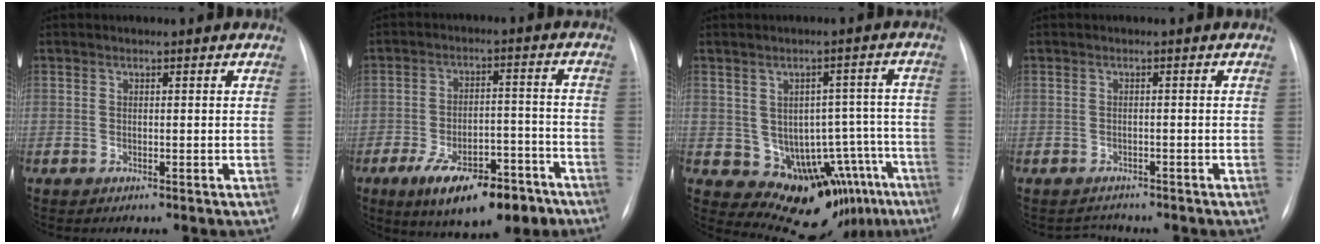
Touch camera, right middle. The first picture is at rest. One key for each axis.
{"total": 14.6, "fx": -9.2, "fy": 5.8, "fz": 9.6, "tx": -0.136, "ty": 0.008, "tz": -0.135}
{"total": 13.3, "fx": -6.9, "fy": 8.7, "fz": 7.4, "tx": -0.062, "ty": 0.039, "tz": -0.082}
{"total": 1.8, "fx": -1.6, "fy": 0.6, "fz": -0.5, "tx": 0.007, "ty": -0.004, "tz": -0.023}